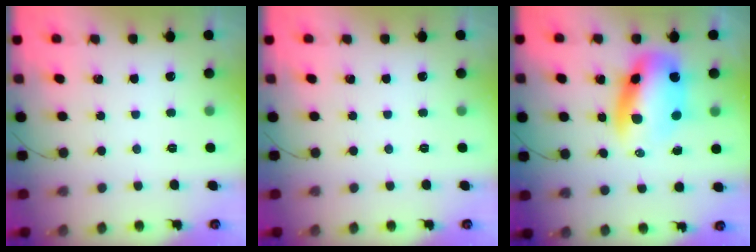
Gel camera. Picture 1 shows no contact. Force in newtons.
{"total": 0.0}
{"total": 11.7, "press": 11.4, "slide": 2.9}